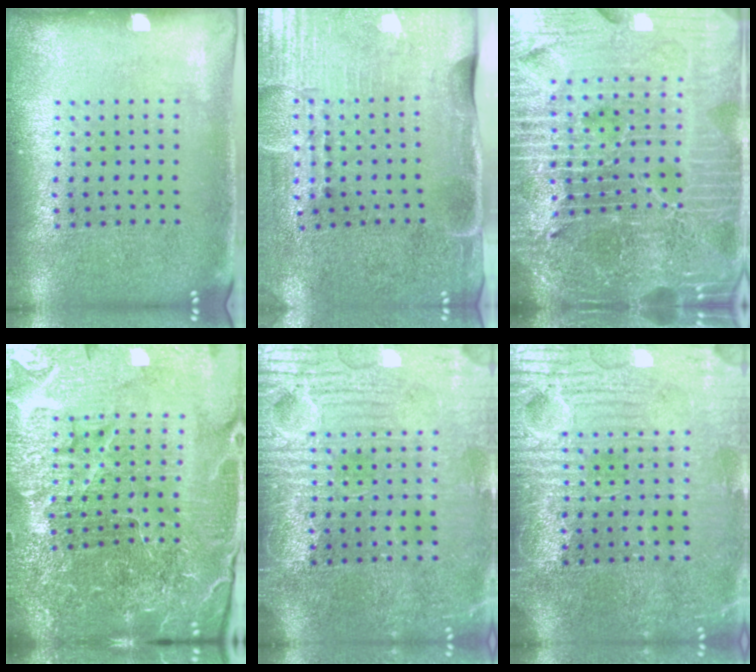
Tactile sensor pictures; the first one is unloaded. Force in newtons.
{"total": 4.4, "press": 3.7, "slide": 2.4}
{"total": 7.2, "press": 6.2, "slide": 3.7}
{"total": 6.6, "press": 5.9, "slide": 3.1}
{"total": 3.9, "press": 3.8, "slide": 1.2}
{"total": 3.9, "press": 3.8, "slide": 1.2}